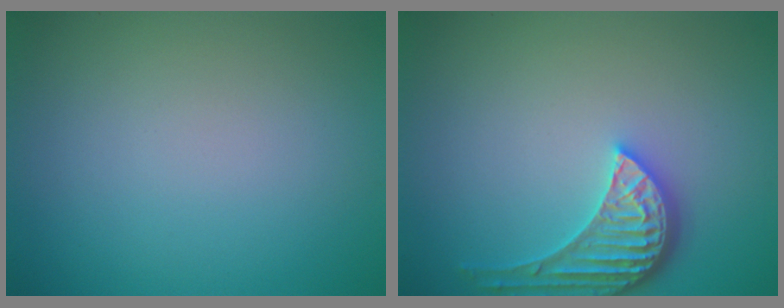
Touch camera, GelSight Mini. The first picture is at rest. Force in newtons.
{"total": 4.0, "press": 3.6, "slide": 1.8}